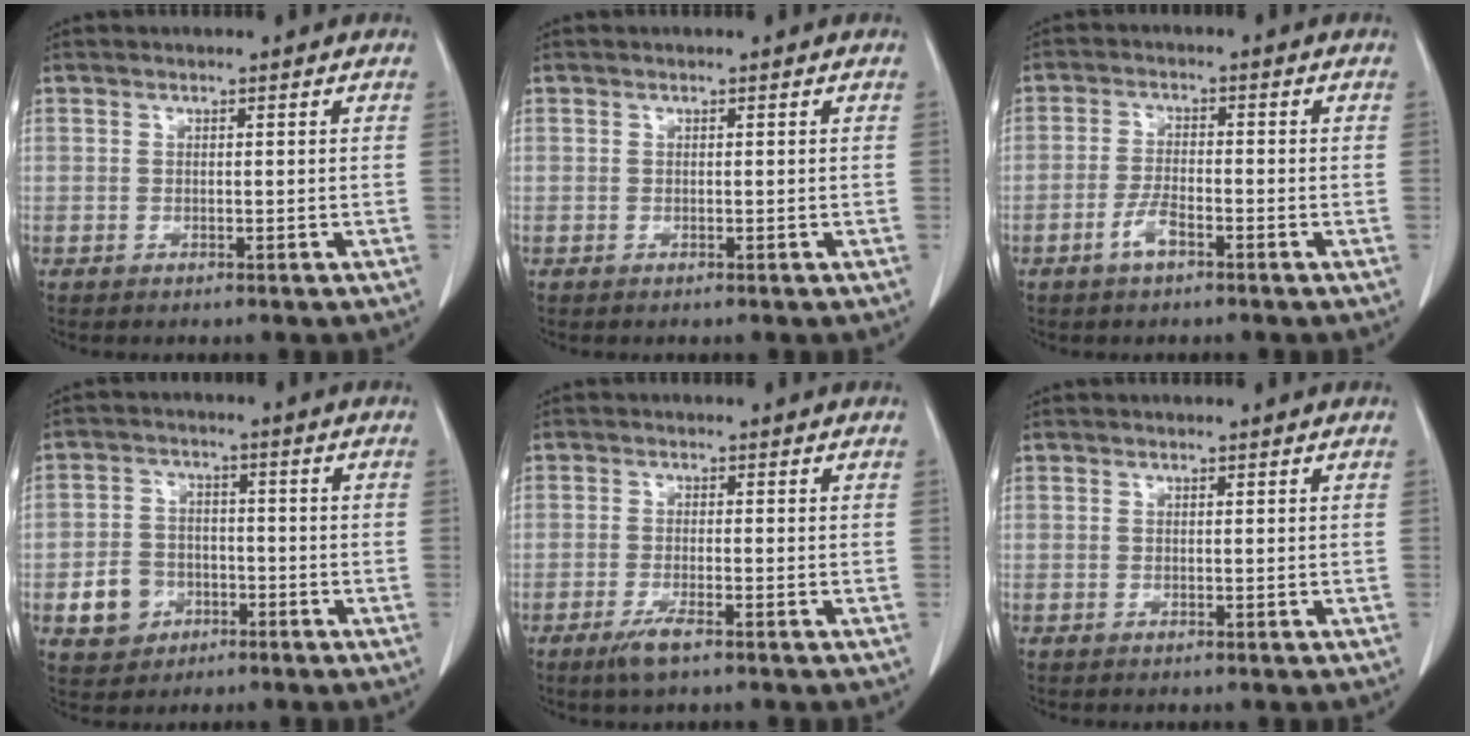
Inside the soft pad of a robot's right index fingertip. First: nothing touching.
{"total": 0.0}
{"total": 3.5, "force": [-2.1, 0.9, 2.7], "torque": [-0.055, 0.001, -0.042]}
{"total": 6.3, "force": [-2.4, 5.4, 2.2], "torque": [-0.046, 0.015, -0.032]}
{"total": 3.2, "force": [-2.1, 0.3, 2.4], "torque": [-0.051, -0.007, -0.038]}
{"total": 0.0}